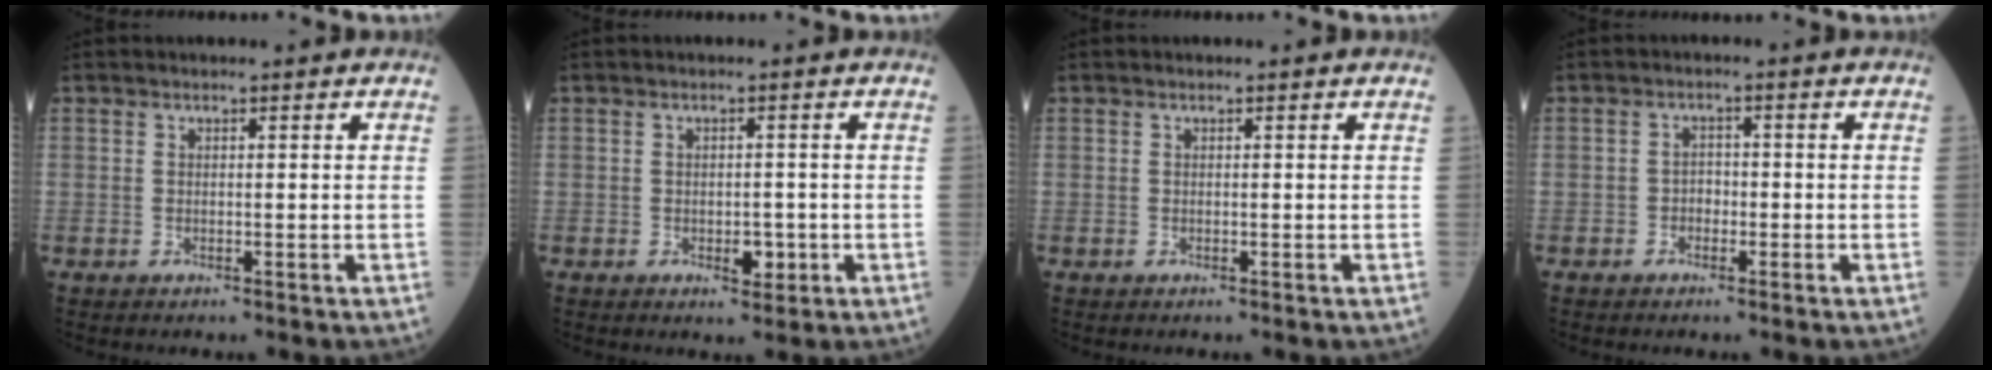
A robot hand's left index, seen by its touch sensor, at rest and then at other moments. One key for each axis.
{"total": 2.5, "fx": -0.7, "fy": 1.3, "fz": 2.0, "tx": -0.028, "ty": 0.001, "tz": -0.004}
{"total": 0.0}
{"total": 1.8, "fx": -0.7, "fy": 1.3, "fz": 0.9, "tx": -0.010, "ty": 0.005, "tz": -0.014}